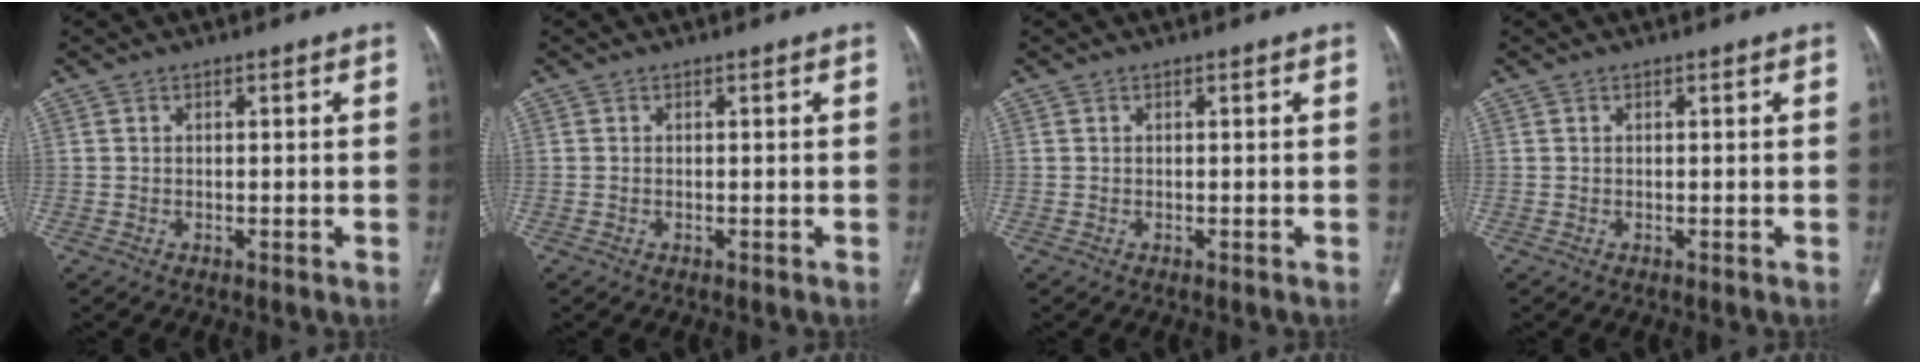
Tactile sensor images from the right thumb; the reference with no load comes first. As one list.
[{"total": 0.0}, {"total": 0.0}, {"total": 0.0}]